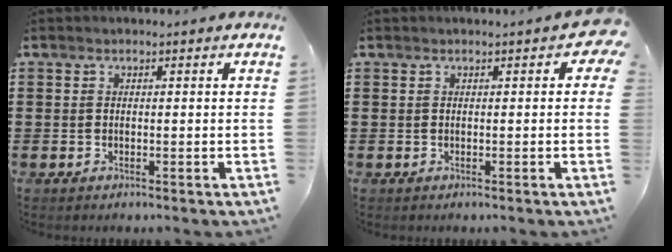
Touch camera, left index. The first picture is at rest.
{"total": 1.1, "force": [0.2, 0.4, 1.0], "torque": [-0.013, 0.000, 0.002]}